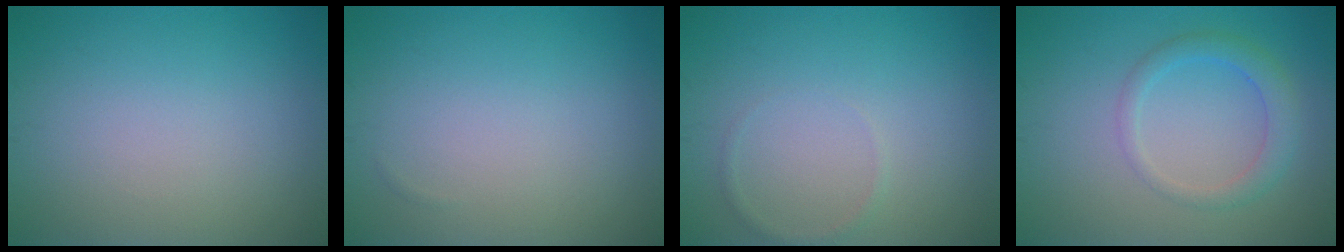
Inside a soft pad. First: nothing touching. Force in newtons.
{"total": 0.0}
{"total": 0.7, "press": 0.7, "slide": 0.0}
{"total": 2.6, "press": 2.6, "slide": 0.0}